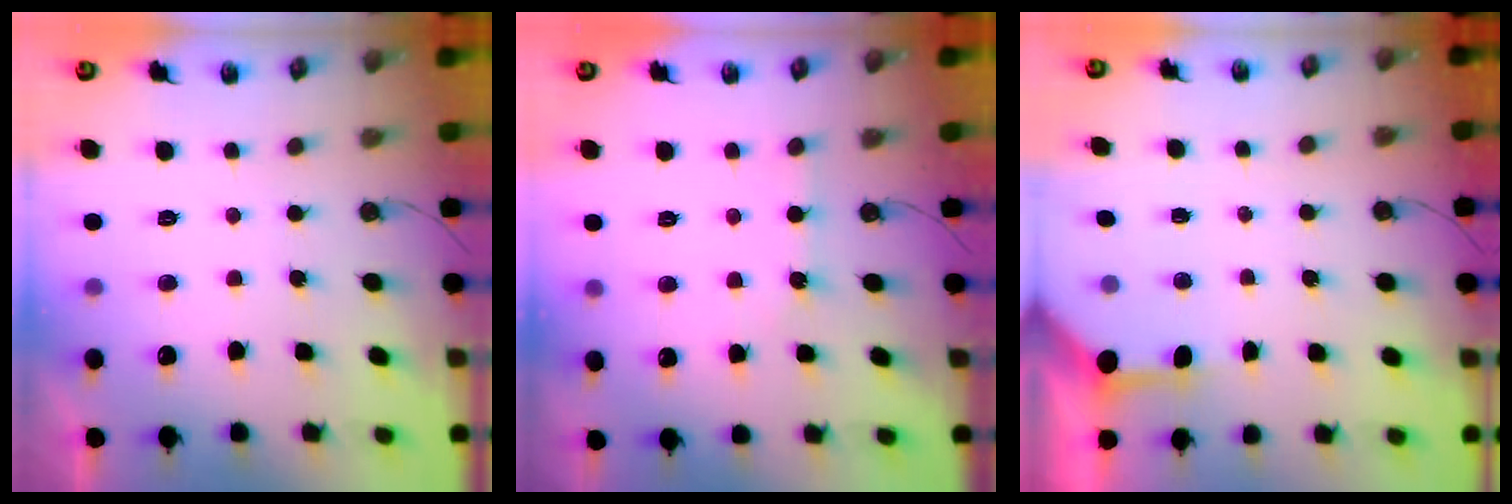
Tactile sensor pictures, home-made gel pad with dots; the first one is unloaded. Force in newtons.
{"total": 2.9, "press": 2.9, "slide": 0.3}
{"total": 3.6, "press": 3.5, "slide": 0.5}